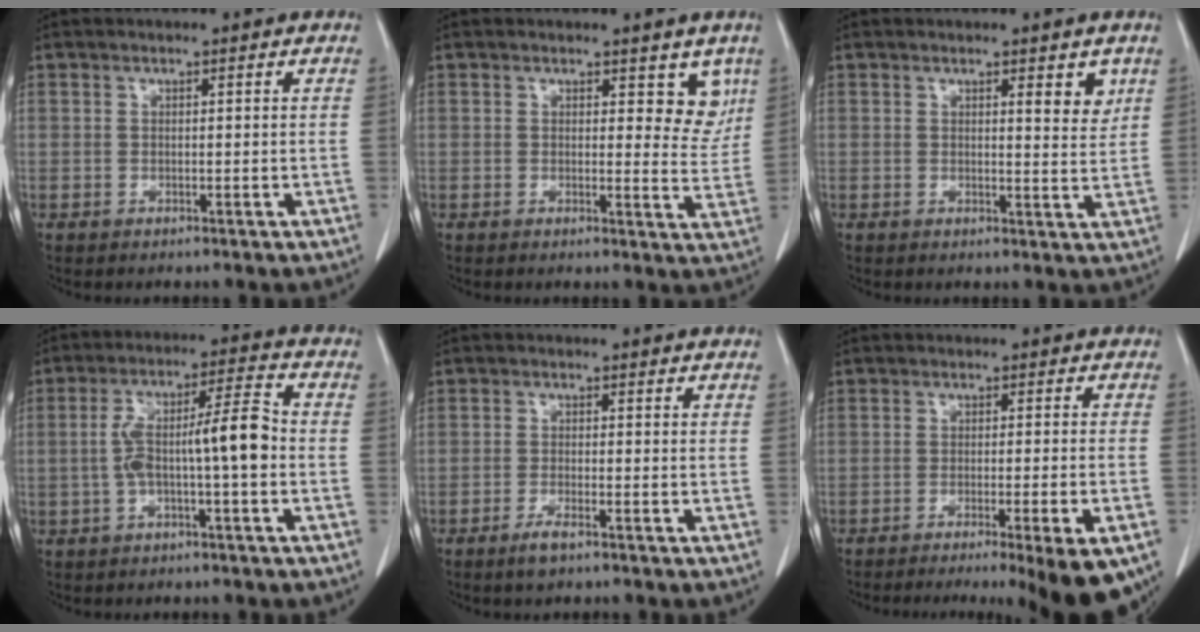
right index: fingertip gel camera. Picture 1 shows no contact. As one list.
[{"total": 4.9, "force": [3.0, 2.6, 2.9], "torque": [-0.006, -0.014, 0.030]}, {"total": 3.4, "force": [1.9, 0.9, 2.7], "torque": [-0.031, -0.013, 0.022]}, {"total": 9.5, "force": [-1.3, 1.1, 9.4], "torque": [-0.167, 0.031, -0.024]}, {"total": 2.7, "force": [-1.9, 0.4, 1.8], "torque": [-0.040, -0.003, -0.035]}, {"total": 12.9, "force": [-8.7, 0.7, 9.4], "torque": [-0.084, -0.017, -0.123]}]